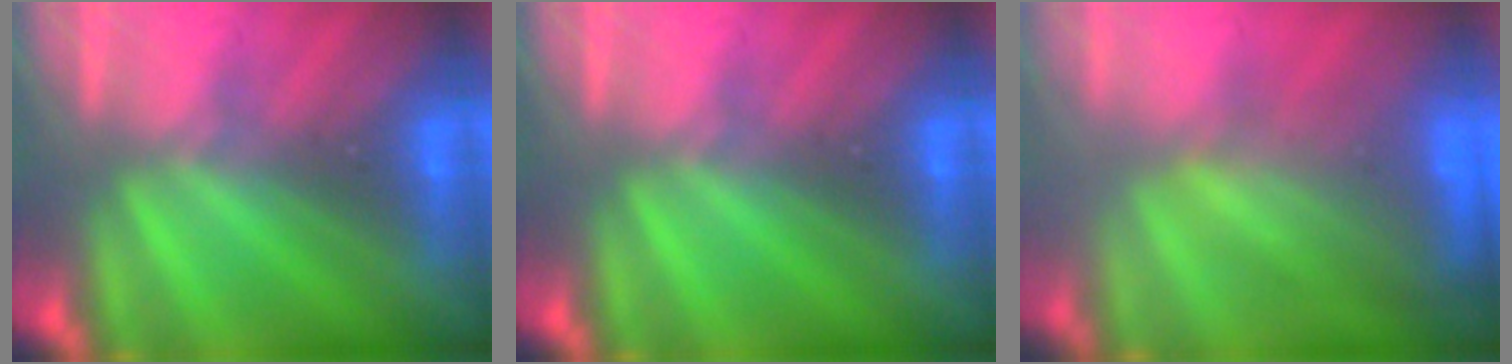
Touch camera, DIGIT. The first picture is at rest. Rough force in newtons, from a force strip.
{"total": 0.0}
{"total": 6.1}